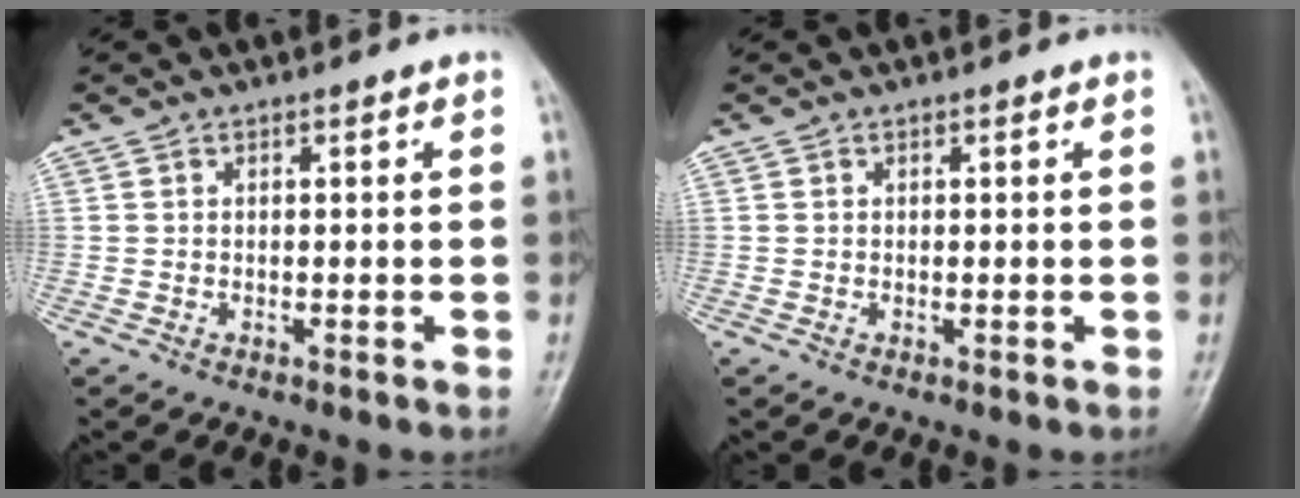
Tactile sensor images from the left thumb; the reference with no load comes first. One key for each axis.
{"total": 0.7, "fx": 0.2, "fy": 0.3, "fz": 0.7, "tx": -0.010, "ty": -0.001, "tz": 0.005}